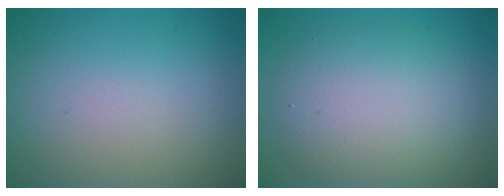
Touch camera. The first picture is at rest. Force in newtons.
{"total": 6.2, "press": 6.2, "slide": 0.3}